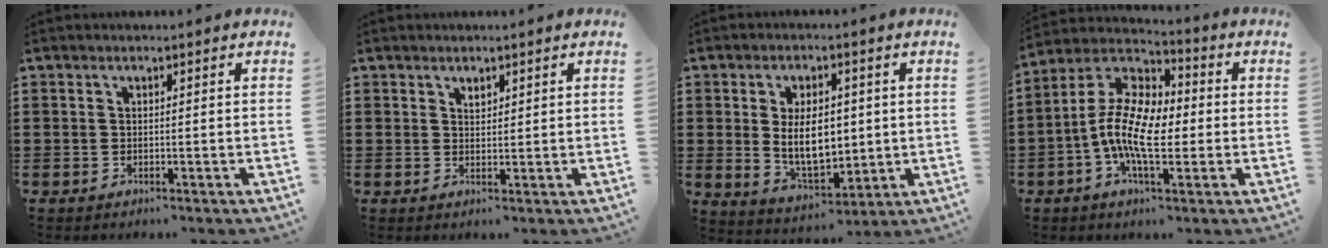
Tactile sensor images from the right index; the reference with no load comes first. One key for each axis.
{"total": 1.4, "fx": 1.0, "fy": 0.8, "fz": 0.6, "tx": -0.013, "ty": 0.003, "tz": 0.019}
{"total": 9.3, "fx": 1.0, "fy": 5.4, "fz": 7.6, "tx": -0.127, "ty": -0.001, "tz": 0.012}
{"total": 12.4, "fx": -2.1, "fy": 5.8, "fz": 10.7, "tx": -0.241, "ty": -0.004, "tz": -0.044}